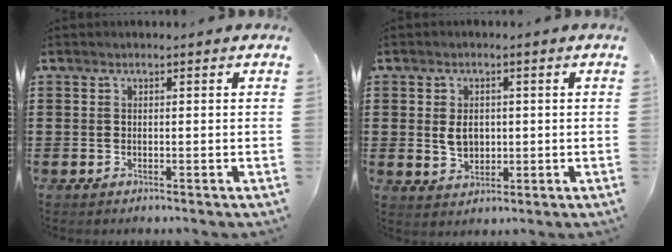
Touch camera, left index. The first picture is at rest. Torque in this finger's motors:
{"motor_torque": [1.07, 1.07, 0.11, 0.06]}